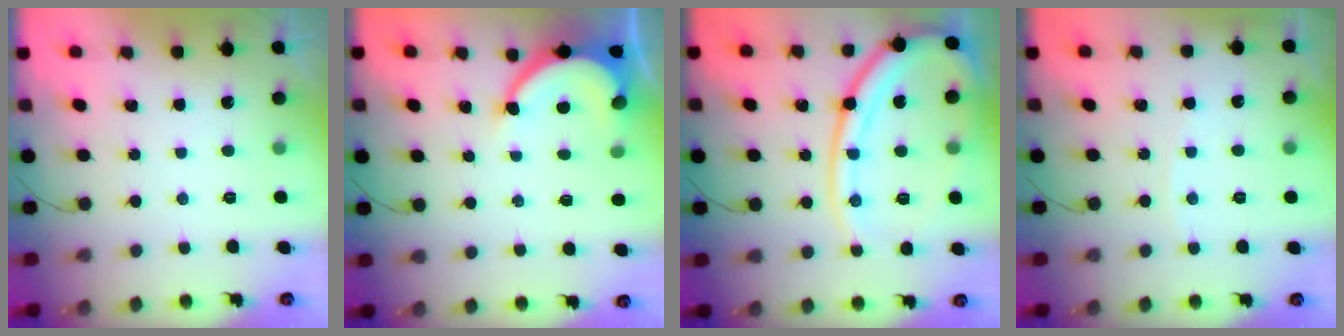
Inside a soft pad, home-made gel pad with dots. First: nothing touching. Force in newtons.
{"total": 9.0, "press": 8.9, "slide": 0.7}
{"total": 16.8, "press": 16.7, "slide": 1.5}
{"total": 2.6, "press": 2.6, "slide": 0.2}